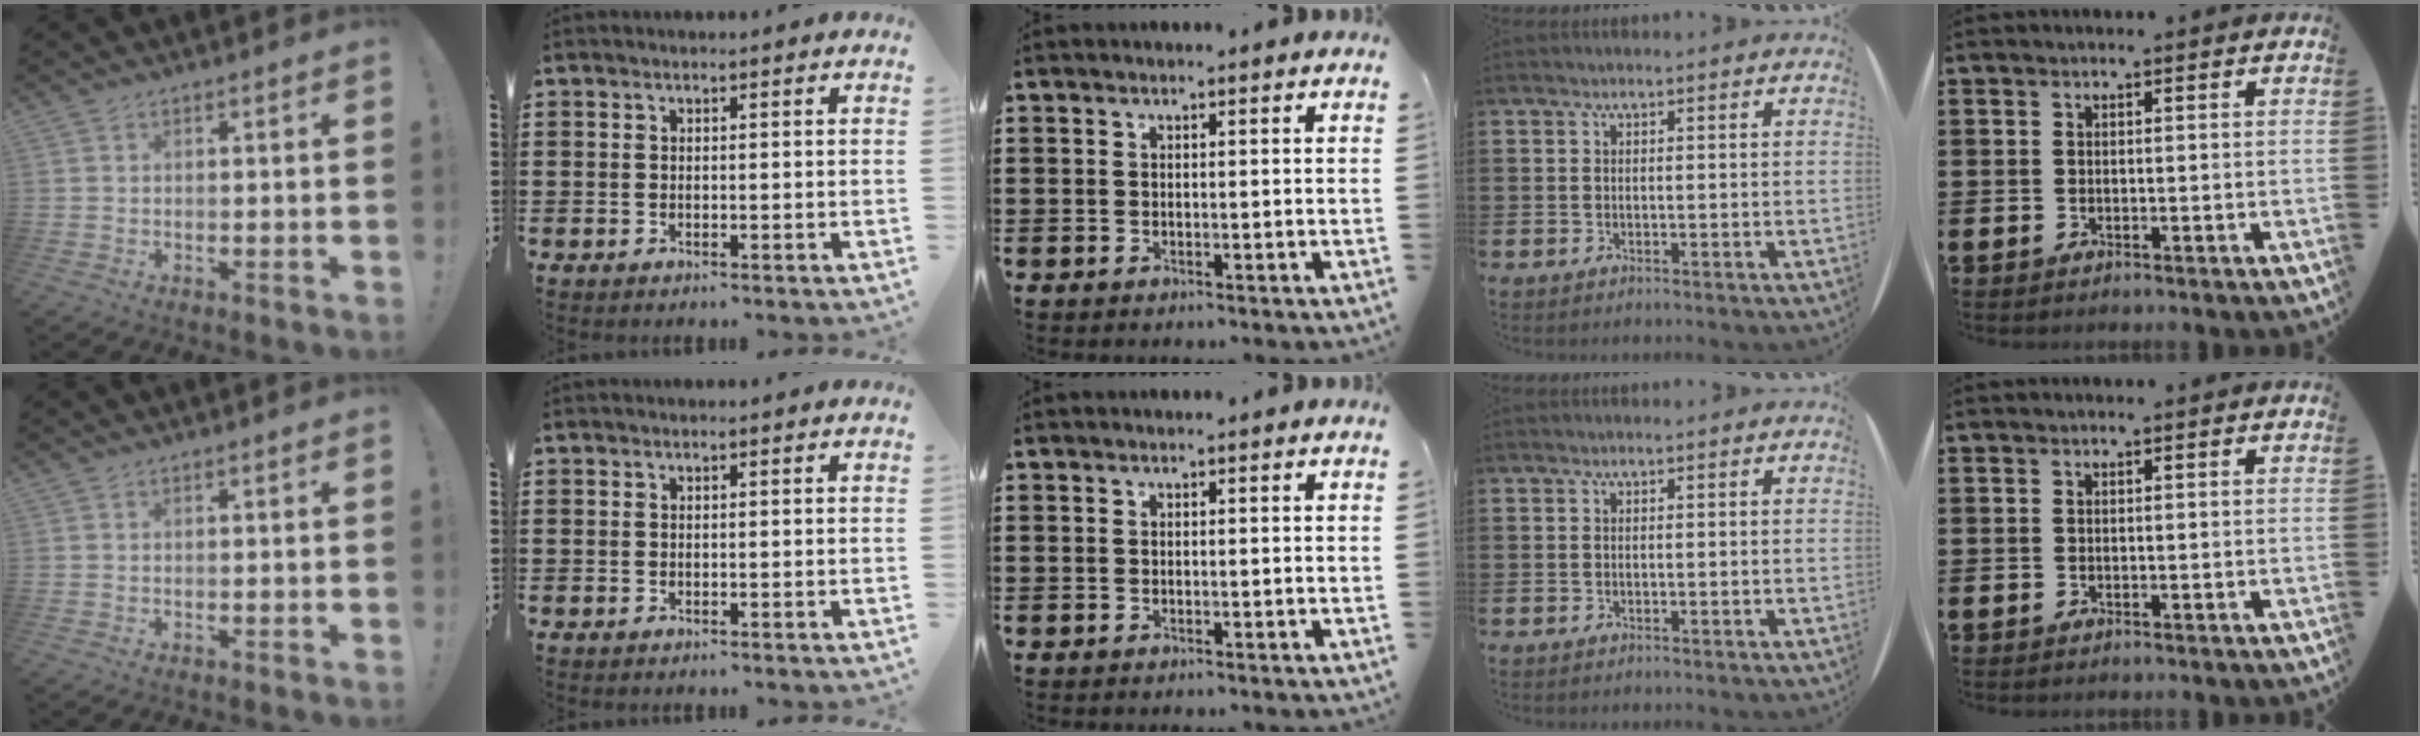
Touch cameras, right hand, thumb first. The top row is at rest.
{}